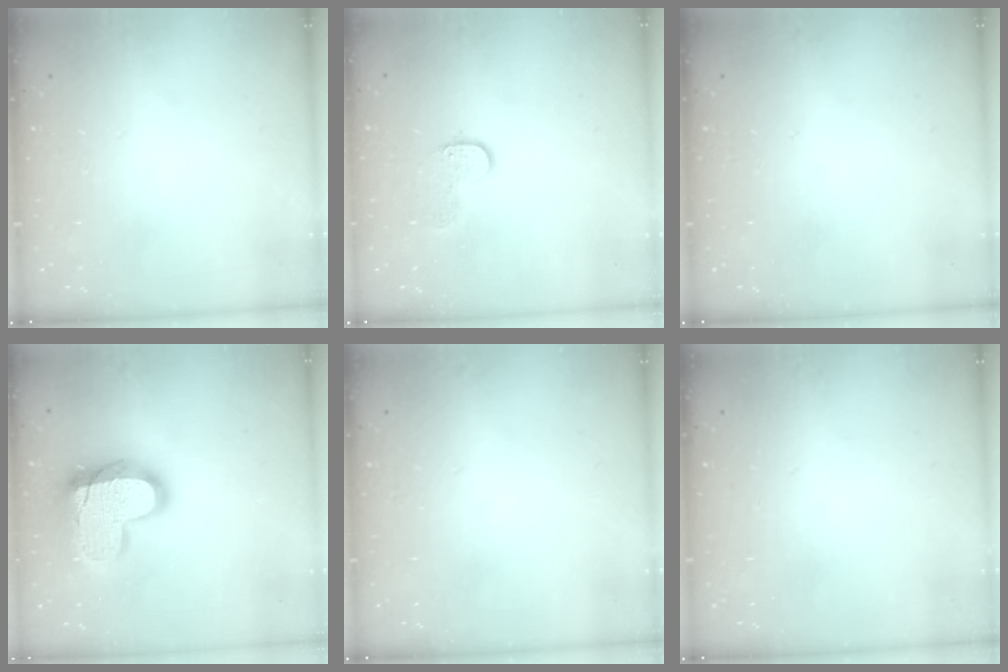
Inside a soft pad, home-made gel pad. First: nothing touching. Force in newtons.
{"total": 6.1, "press": 6.1, "slide": 0.2}
{"total": 0.0}
{"total": 19.3, "press": 19.2, "slide": 1.5}
{"total": 0.0}
{"total": 0.0}